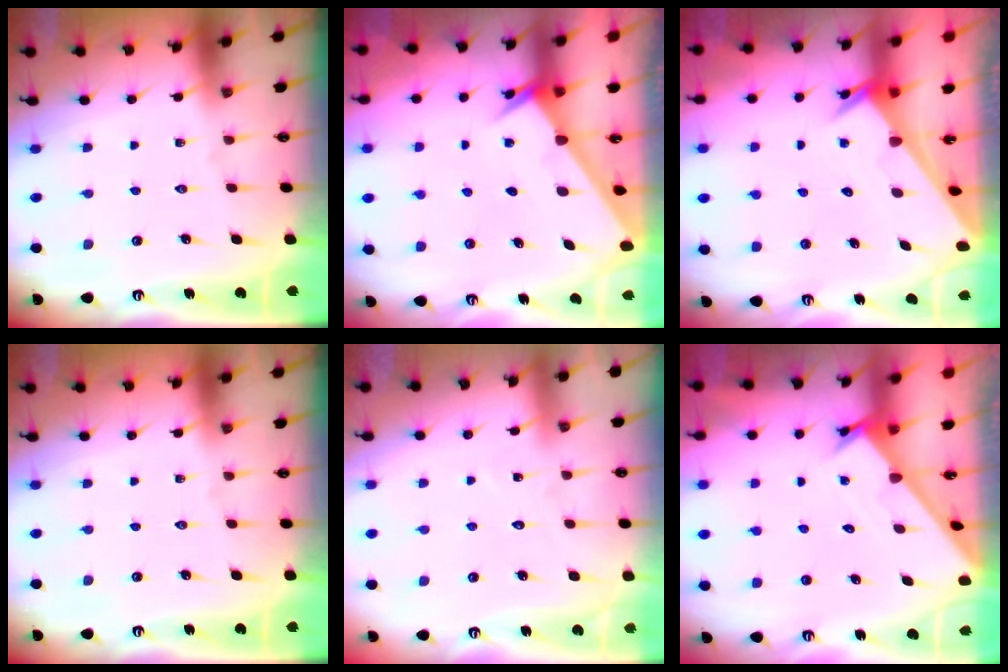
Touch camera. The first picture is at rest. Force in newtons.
{"total": 1.9, "press": 1.9, "slide": 0.1}
{"total": 3.5, "press": 3.4, "slide": 0.4}
{"total": 0.0}
{"total": 6.2, "press": 6.2, "slide": 0.6}
{"total": 1.6, "press": 1.6, "slide": 0.1}